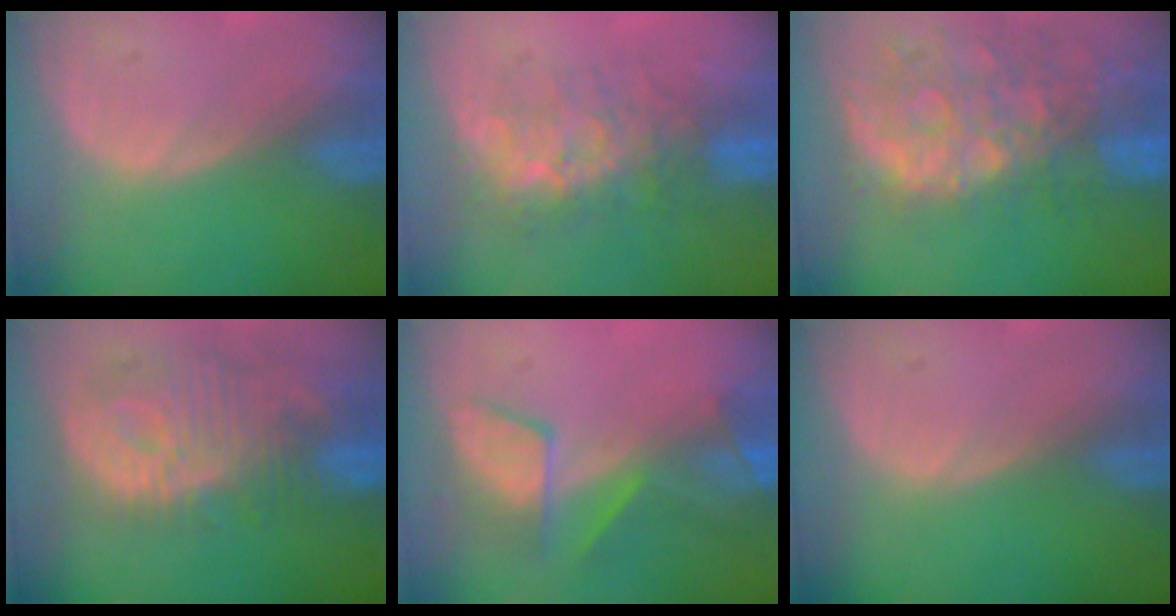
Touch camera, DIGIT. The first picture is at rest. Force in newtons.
{"total": 7.9, "press": 7.6, "slide": 2.3}
{"total": 13.3, "press": 10.9, "slide": 7.6}
{"total": 13.0, "press": 11.3, "slide": 6.3}
{"total": 7.7, "press": 7.2, "slide": 2.6}
{"total": 0.0}